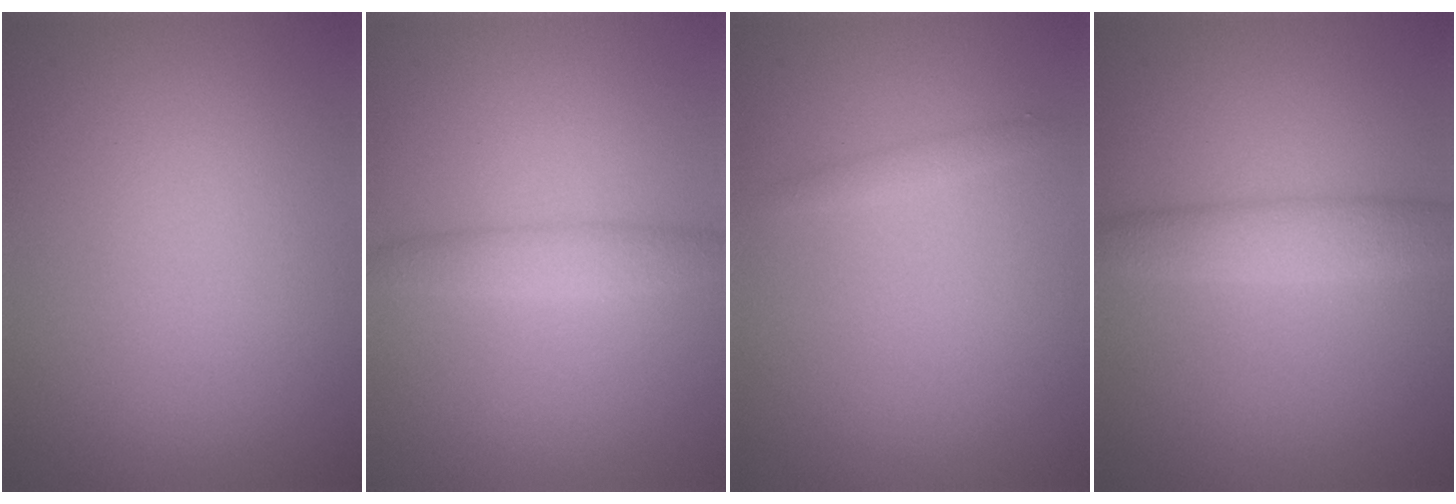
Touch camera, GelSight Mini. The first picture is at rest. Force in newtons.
{"total": 2.2, "press": 2.2, "slide": 0.0}
{"total": 0.8, "press": 0.8, "slide": 0.1}
{"total": 3.2, "press": 3.2, "slide": 0.1}